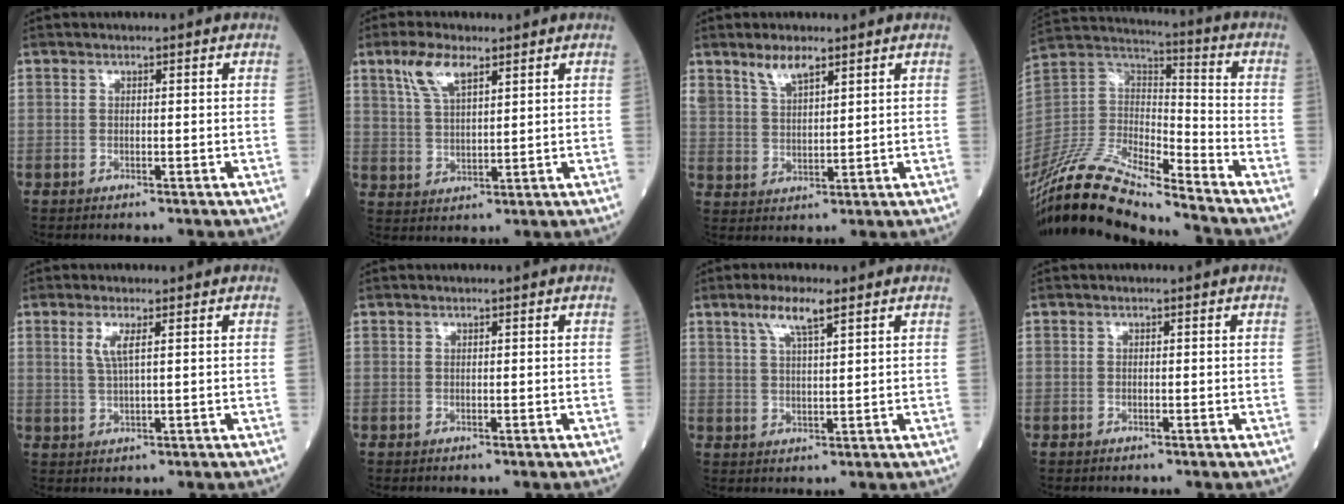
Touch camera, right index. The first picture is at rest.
{"total": 6.4, "force": [3.9, 2.0, 4.6], "torque": [-0.103, 0.009, 0.079]}
{"total": 5.1, "force": [3.8, 1.7, 2.9], "torque": [-0.063, 0.004, 0.078]}
{"total": 19.2, "force": [-17.4, 1.7, 7.9], "torque": [-0.167, 0.015, -0.329]}
{"total": 3.1, "force": [1.2, 0.3, 2.8], "torque": [-0.066, -0.002, 0.025]}
{"total": 0.0}
{"total": 5.3, "force": [3.3, 0.6, 4.1], "torque": [-0.083, 0.005, 0.062]}
{"total": 0.0}